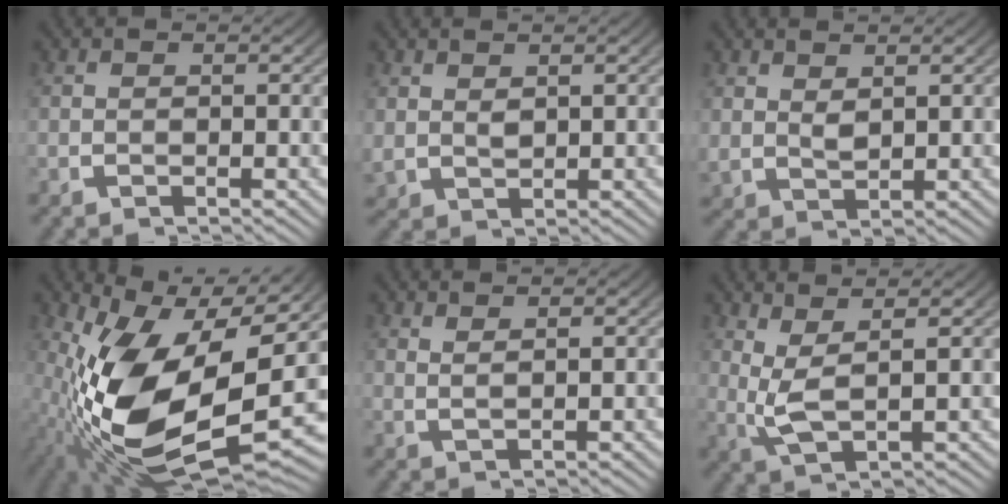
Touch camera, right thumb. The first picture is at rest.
{"total": 1.6, "force": [1.2, 0.9, 0.5], "torque": [-0.008, 0.001, 0.032]}
{"total": 1.9, "force": [1.6, 0.8, 0.8], "torque": [-0.012, -0.002, 0.040]}
{"total": 19.5, "force": [-1.6, 10.7, 16.2], "torque": [-0.318, -0.068, 0.014]}
{"total": 1.4, "force": [1.3, 0.0, 0.5], "torque": [-0.013, -0.001, 0.029]}
{"total": 4.0, "force": [1.6, 1.5, 3.3], "torque": [-0.071, -0.008, 0.041]}